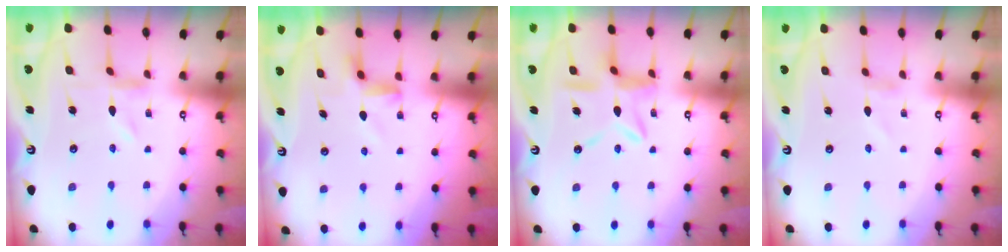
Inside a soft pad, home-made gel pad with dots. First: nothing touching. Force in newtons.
{"total": 3.4, "press": 3.3, "slide": 0.9}
{"total": 11.3, "press": 11.3, "slide": 1.0}
{"total": 1.3, "press": 1.2, "slide": 0.1}